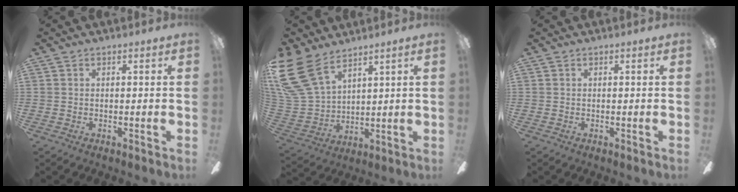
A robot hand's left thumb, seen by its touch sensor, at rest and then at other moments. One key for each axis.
{"total": 16.9, "fx": 10.2, "fy": 9.7, "fz": 9.3, "tx": -0.228, "ty": -0.045, "tz": 0.195}
{"total": 0.0}